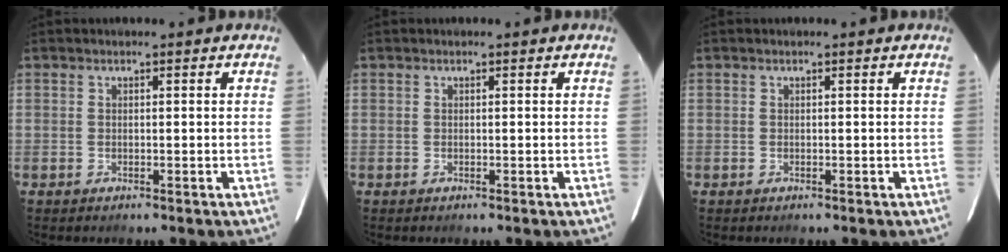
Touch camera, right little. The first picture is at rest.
{"total": 0.0}
{"total": 0.0}